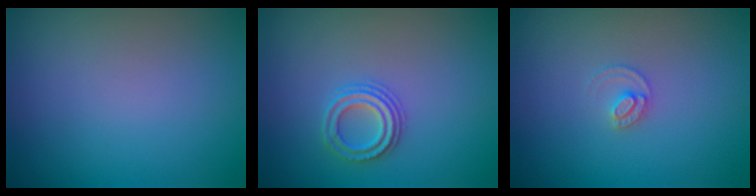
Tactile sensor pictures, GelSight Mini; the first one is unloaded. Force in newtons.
{"total": 2.3, "press": 2.2, "slide": 0.8}
{"total": 1.5, "press": 1.5, "slide": 0.2}